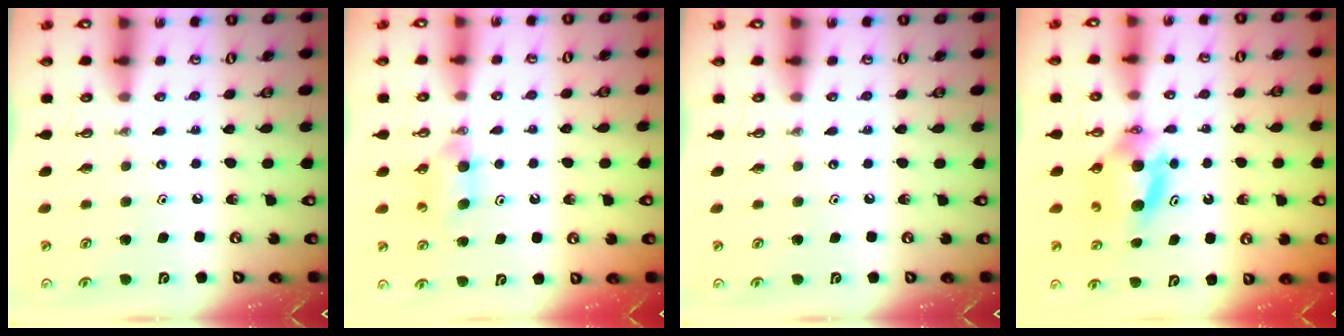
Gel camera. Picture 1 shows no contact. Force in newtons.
{"total": 4.7, "press": 4.6, "slide": 1.1}
{"total": 0.0}
{"total": 6.4, "press": 6.1, "slide": 1.9}